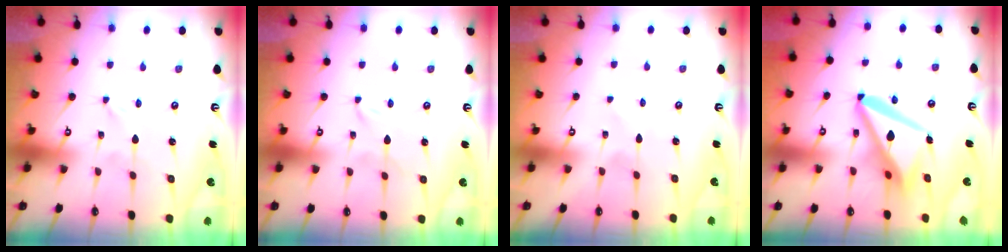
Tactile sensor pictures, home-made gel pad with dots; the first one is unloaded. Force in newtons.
{"total": 1.5, "press": 1.4, "slide": 0.2}
{"total": 1.9, "press": 1.9, "slide": 0.1}
{"total": 15.0, "press": 14.8, "slide": 2.0}